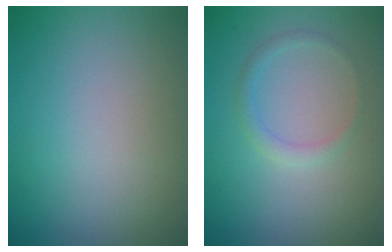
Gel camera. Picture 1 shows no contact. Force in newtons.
{"total": 1.2, "press": 1.2, "slide": 0.0}